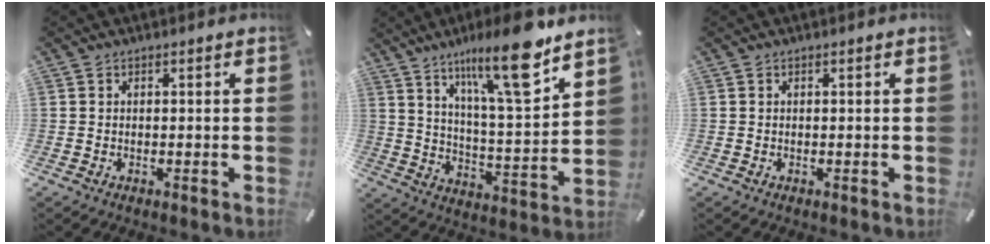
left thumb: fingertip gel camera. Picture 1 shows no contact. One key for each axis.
{"total": 17.9, "fx": 12.5, "fy": 3.5, "fz": 12.3, "tx": -0.210, "ty": -0.068, "tz": 0.199}
{"total": 0.0}